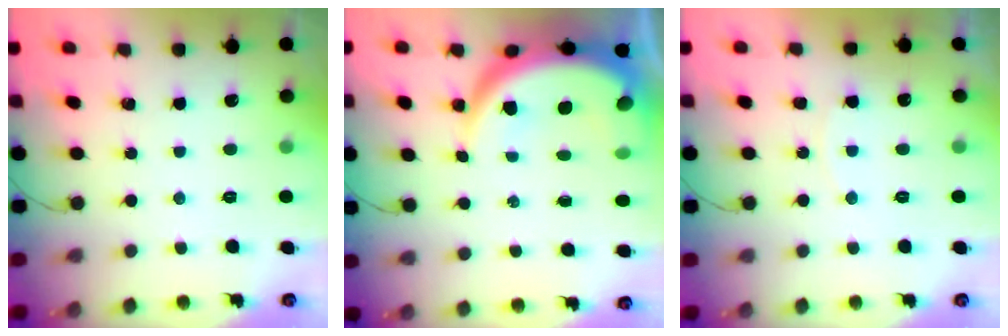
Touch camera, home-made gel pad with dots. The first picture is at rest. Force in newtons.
{"total": 10.7, "press": 10.7, "slide": 0.6}
{"total": 4.7, "press": 4.7, "slide": 0.4}